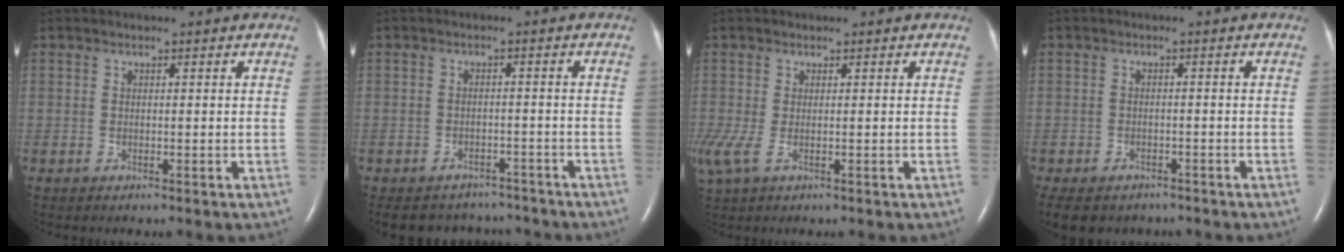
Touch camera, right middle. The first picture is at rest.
{"total": 8.4, "force": [-7.8, 3.2, 0.7], "torque": [-0.006, 0.011, -0.096]}
{"total": 4.0, "force": [-1.0, 1.5, 3.5], "torque": [-0.098, -0.011, -0.014]}
{"total": 11.2, "force": [-7.9, 6.8, 4.1], "torque": [-0.107, -0.015, -0.098]}